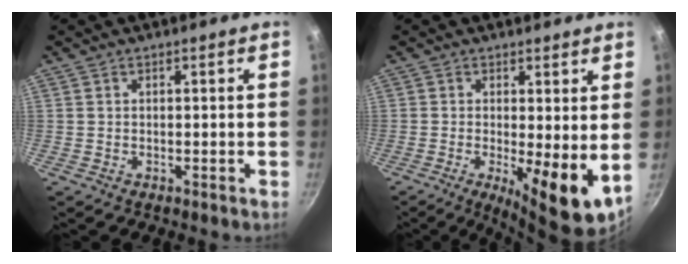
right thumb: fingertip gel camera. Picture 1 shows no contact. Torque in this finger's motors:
{"motor_torque": [2.14, 2.02, 1.63, -0.27, 0.50]}